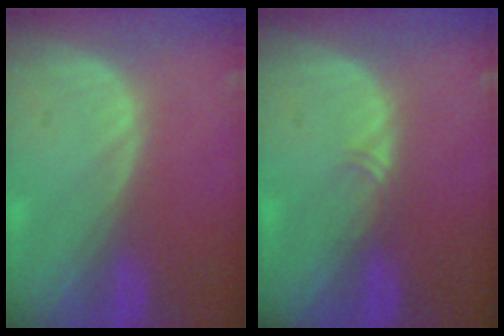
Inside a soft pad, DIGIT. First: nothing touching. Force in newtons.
{"total": 1.1, "press": 1.0, "slide": 0.6}